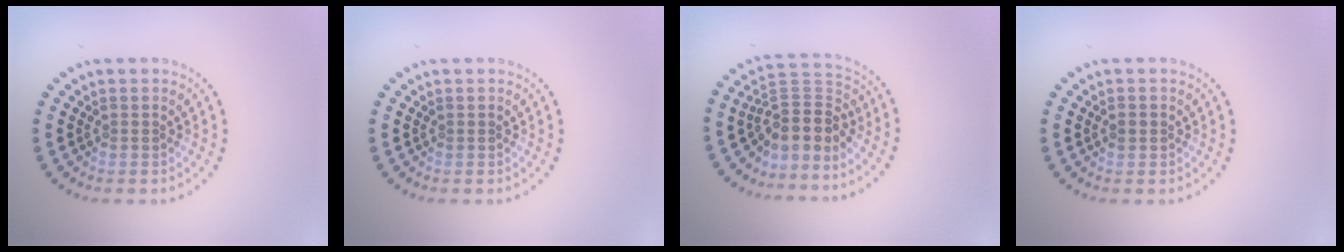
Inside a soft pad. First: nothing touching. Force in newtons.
{"total": 0.0}
{"total": 4.0, "press": 3.0, "slide": 2.7}
{"total": 1.0, "press": 1.0, "slide": 0.0}